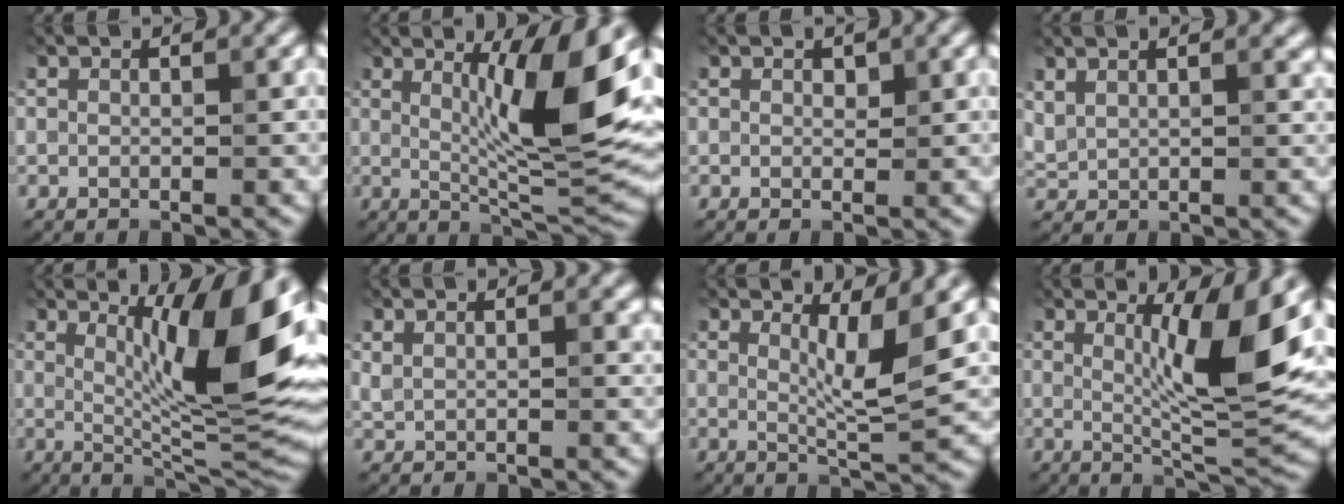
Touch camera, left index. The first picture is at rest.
{"total": 10.1, "force": [2.4, 1.7, 9.6], "torque": [-0.135, -0.014, 0.048]}
{"total": 0.7, "force": [0.4, 0.4, 0.3], "torque": [-0.003, -0.004, 0.004]}
{"total": 2.7, "force": [2.2, 1.0, 1.3], "torque": [-0.032, 0.005, 0.046]}
{"total": 11.6, "force": [3.3, 2.5, 10.8], "torque": [-0.151, -0.010, 0.060]}
{"total": 2.0, "force": [1.3, 0.8, 1.2], "torque": [-0.021, 0.000, 0.031]}
{"total": 4.3, "force": [1.7, 0.7, 3.9], "torque": [-0.063, -0.012, 0.030]}
{"total": 8.9, "force": [2.2, 1.5, 8.5], "torque": [-0.117, -0.013, 0.043]}